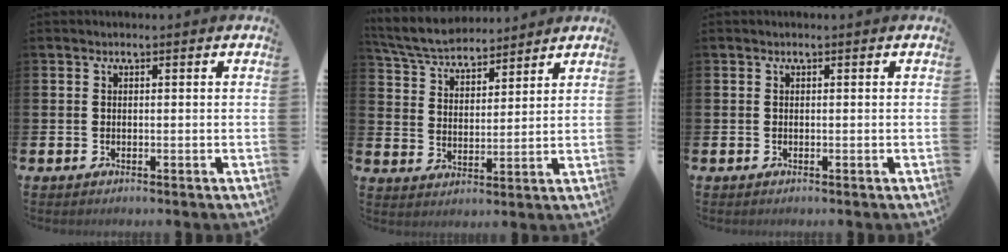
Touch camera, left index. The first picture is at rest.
{"total": 5.9, "force": [5.7, 1.3, 1.0], "torque": [-0.044, -0.031, 0.102]}
{"total": 0.0}